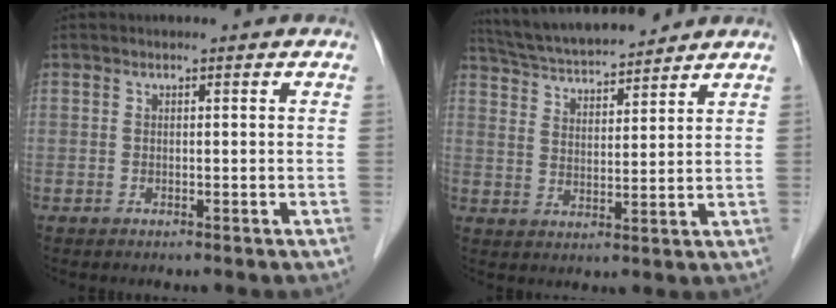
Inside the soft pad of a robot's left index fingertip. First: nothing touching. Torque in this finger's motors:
{"motor_torque": [0.13, -0.16, 0.15, 0.07]}